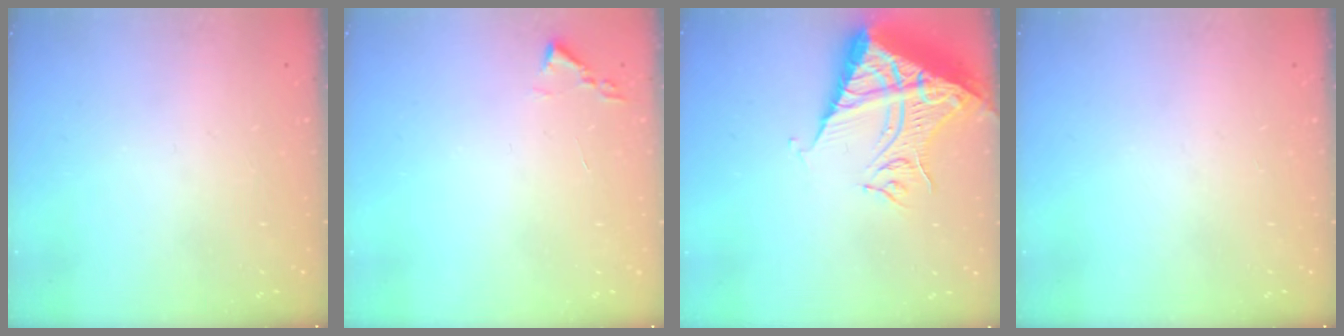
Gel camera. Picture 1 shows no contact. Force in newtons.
{"total": 1.9, "press": 1.8, "slide": 0.3}
{"total": 12.5, "press": 12.5, "slide": 1.2}
{"total": 0.0}